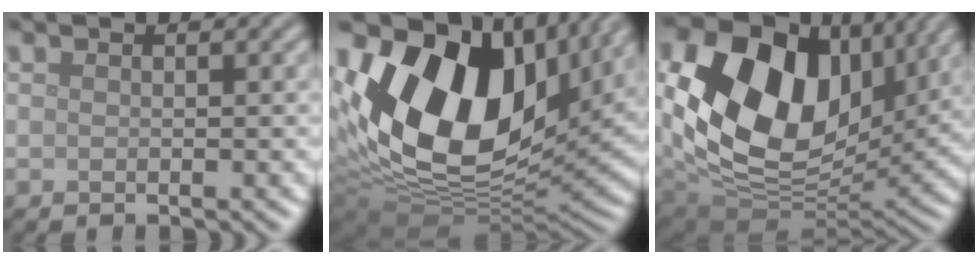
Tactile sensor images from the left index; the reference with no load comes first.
{"total": 18.3, "force": [5.5, 11.8, 12.9], "torque": [-0.261, 0.001, 0.105]}
{"total": 18.1, "force": [5.0, 11.8, 12.9], "torque": [-0.252, 0.004, 0.091]}